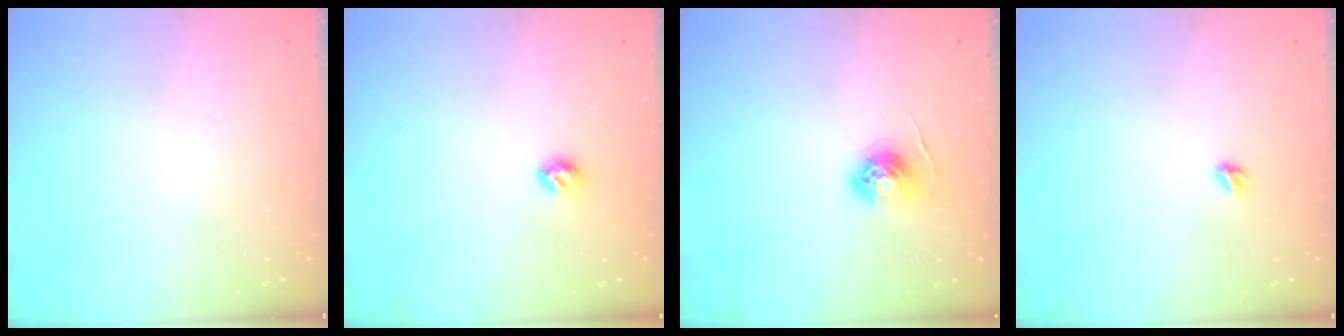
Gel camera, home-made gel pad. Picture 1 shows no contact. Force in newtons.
{"total": 5.9, "press": 5.9, "slide": 0.8}
{"total": 5.7, "press": 5.7, "slide": 0.5}
{"total": 4.2, "press": 4.2, "slide": 0.5}